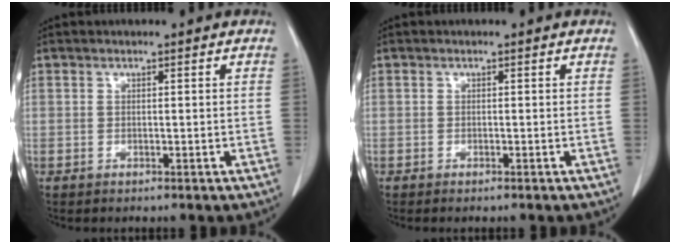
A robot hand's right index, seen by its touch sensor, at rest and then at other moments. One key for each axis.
{"total": 0.6, "fx": -0.5, "fy": 0.0, "fz": 0.3, "tx": -0.009, "ty": -0.002, "tz": -0.007}